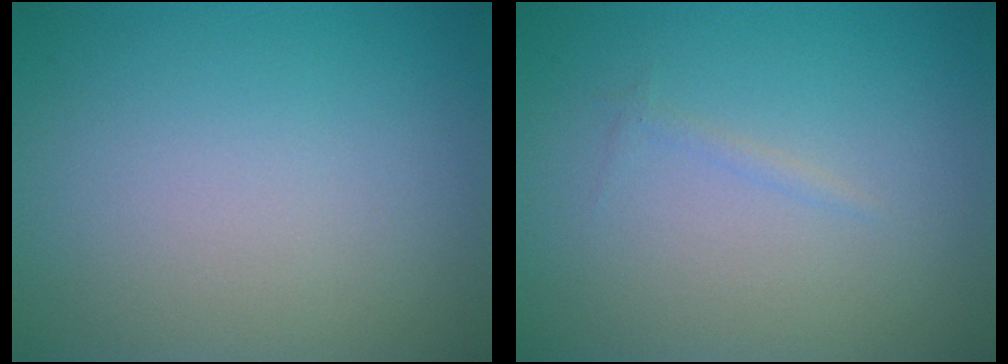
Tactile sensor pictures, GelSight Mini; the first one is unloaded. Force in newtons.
{"total": 0.5, "press": 0.5, "slide": 0.0}